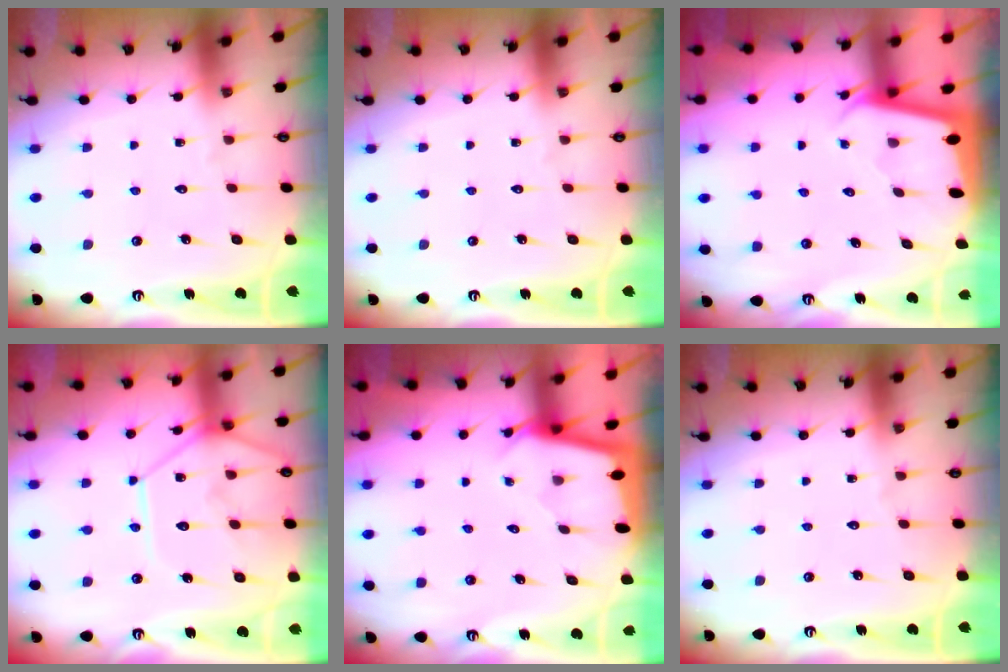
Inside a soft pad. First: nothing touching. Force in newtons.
{"total": 0.0}
{"total": 1.9, "press": 1.9, "slide": 0.1}
{"total": 13.6, "press": 13.5, "slide": 1.7}
{"total": 1.9, "press": 1.9, "slide": 0.2}
{"total": 0.0}